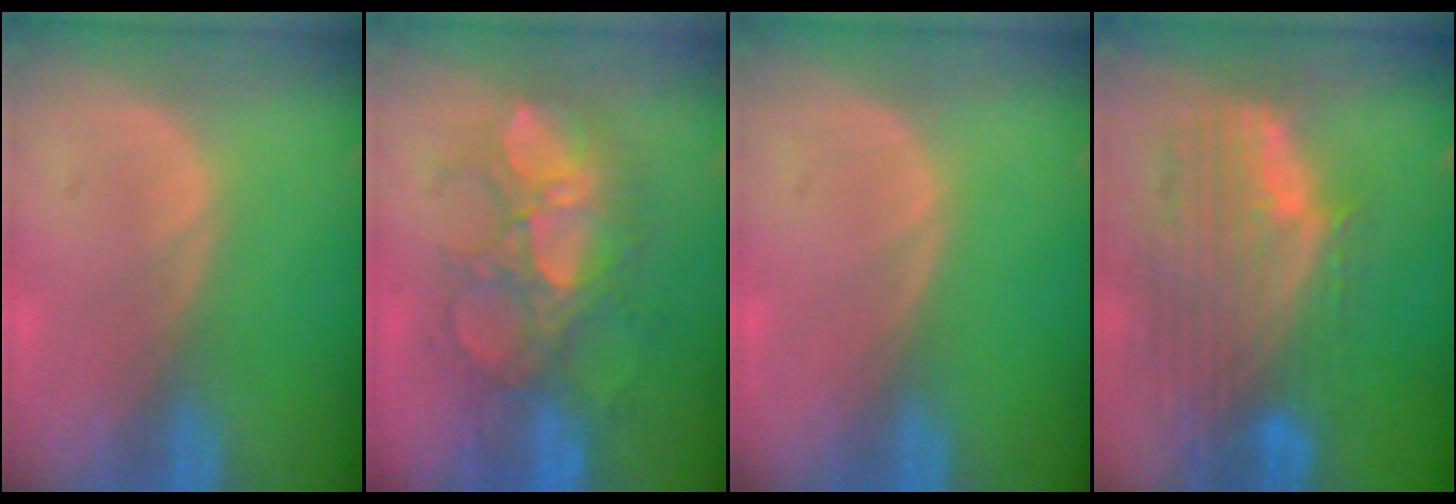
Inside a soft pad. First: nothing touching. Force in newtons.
{"total": 9.1, "press": 8.9, "slide": 1.8}
{"total": 0.0}
{"total": 11.8, "press": 10.0, "slide": 6.2}